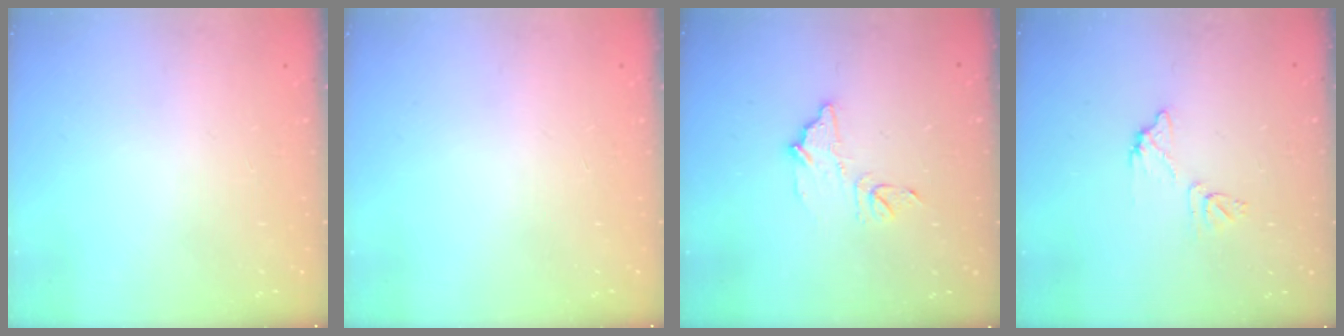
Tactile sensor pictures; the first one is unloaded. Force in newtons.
{"total": 0.0}
{"total": 10.0, "press": 10.0, "slide": 0.7}
{"total": 7.4, "press": 7.4, "slide": 0.3}